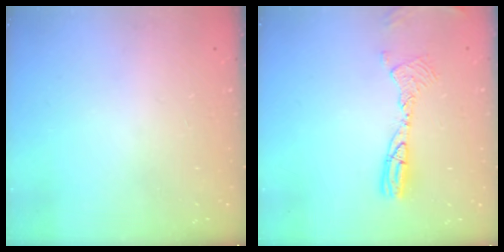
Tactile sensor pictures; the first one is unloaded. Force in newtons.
{"total": 9.5, "press": 9.2, "slide": 2.4}